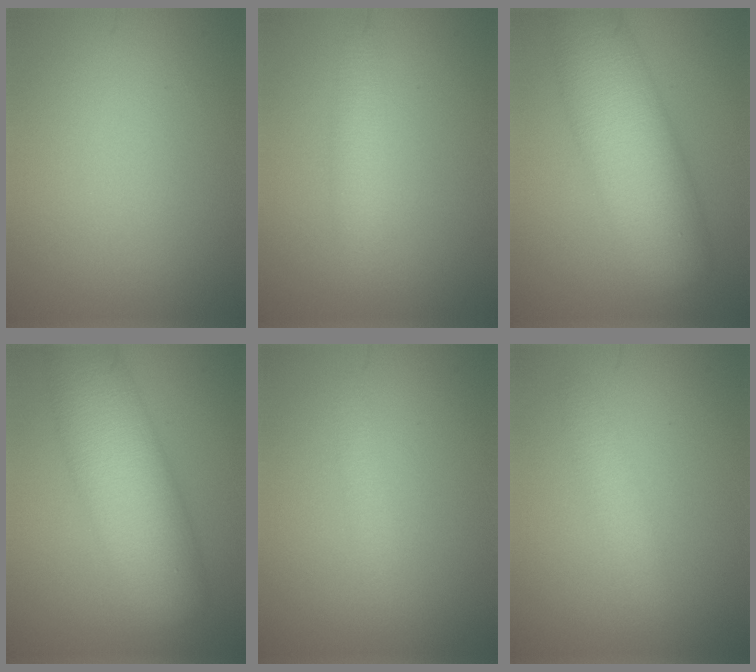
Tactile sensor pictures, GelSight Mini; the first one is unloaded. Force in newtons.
{"total": 2.2, "press": 2.2, "slide": 0.0}
{"total": 9.5, "press": 9.5, "slide": 0.3}
{"total": 9.5, "press": 9.5, "slide": 0.3}
{"total": 1.3, "press": 1.3, "slide": 0.0}
{"total": 1.8, "press": 1.8, "slide": 0.0}